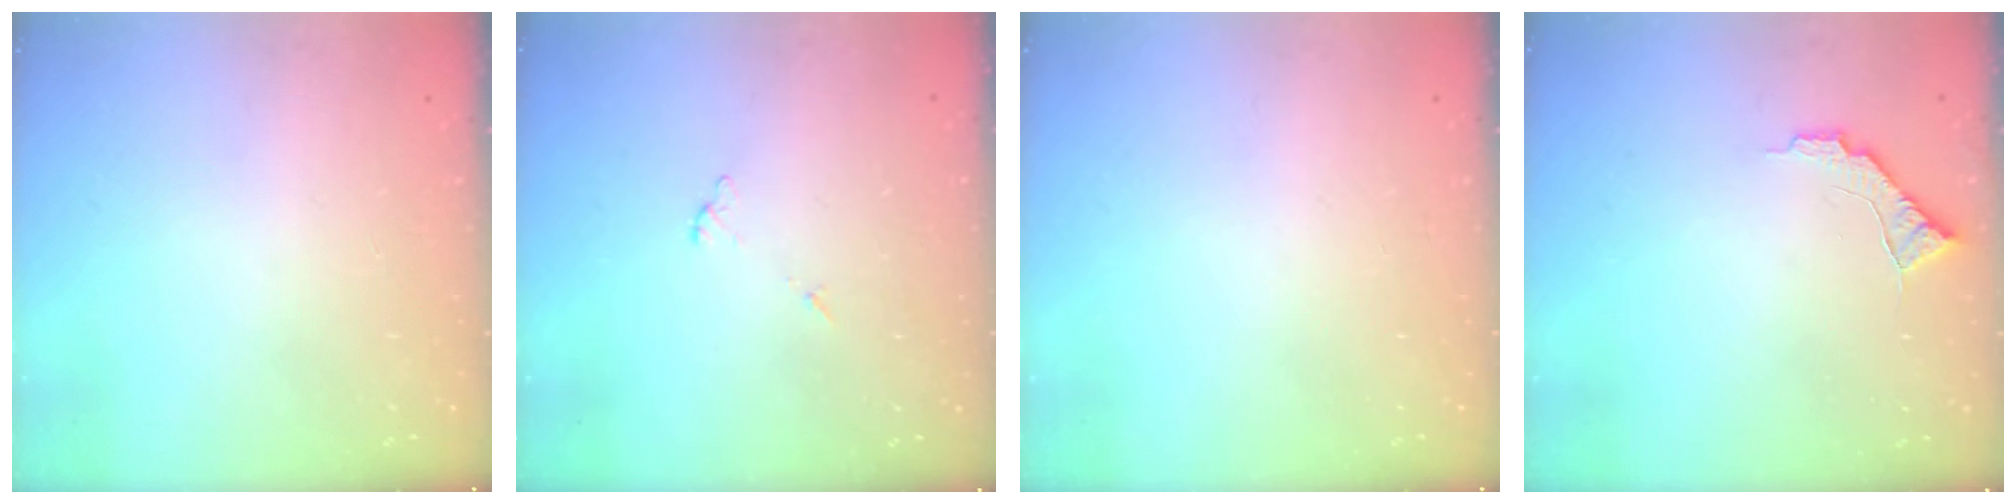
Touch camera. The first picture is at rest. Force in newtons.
{"total": 5.6, "press": 5.6, "slide": 0.3}
{"total": 0.0}
{"total": 6.6, "press": 6.5, "slide": 0.5}